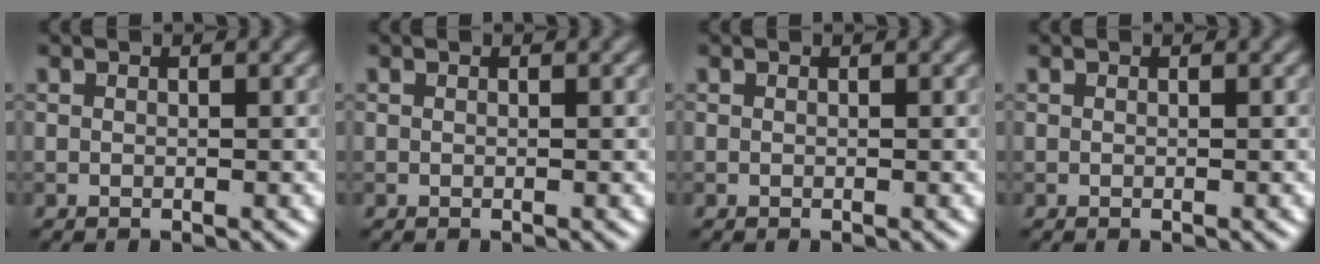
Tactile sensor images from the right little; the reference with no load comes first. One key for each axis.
{"total": 0.0}
{"total": 0.0}
{"total": 0.0}